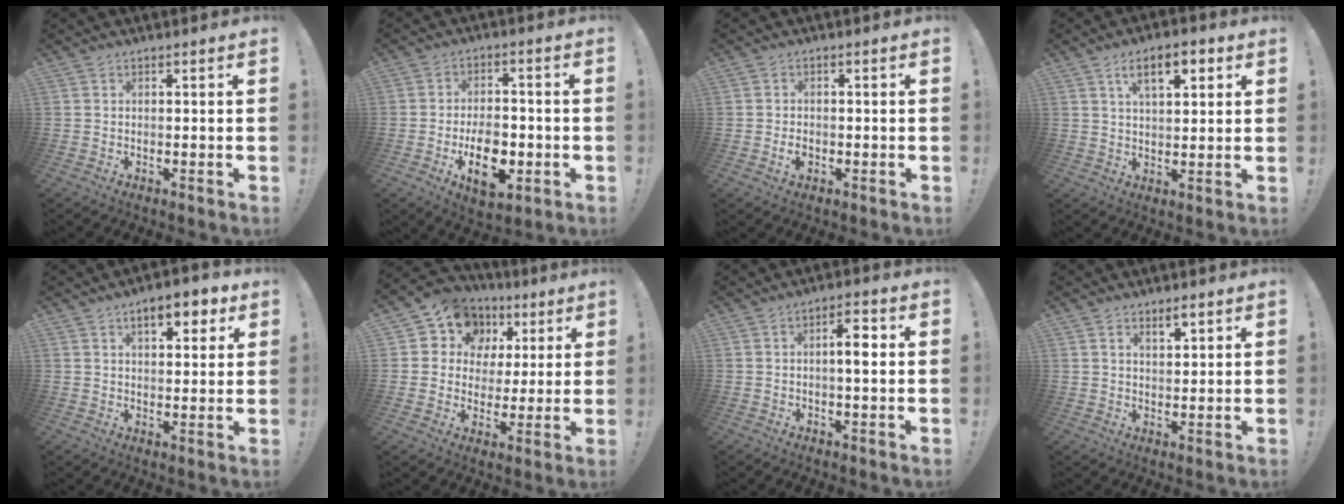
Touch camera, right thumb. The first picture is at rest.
{"total": 12.6, "force": [-4.3, 7.4, 9.3], "torque": [-0.136, 0.015, -0.070]}
{"total": 2.8, "force": [-1.1, 1.9, 1.8], "torque": [-0.026, -0.001, -0.021]}
{"total": 9.3, "force": [4.3, 3.8, 7.3], "torque": [-0.106, -0.005, 0.070]}
{"total": 8.5, "force": [4.7, 3.4, 6.2], "torque": [-0.079, -0.014, 0.077]}
{"total": 12.0, "force": [5.3, 10.2, 3.5], "torque": [-0.054, -0.028, 0.106]}
{"total": 5.6, "force": [0.5, 1.3, 5.4], "torque": [-0.079, 0.003, -0.002]}
{"total": 3.9, "force": [2.8, 1.5, 2.3], "torque": [-0.031, -0.017, 0.046]}